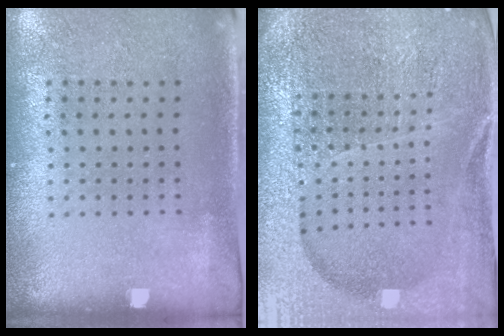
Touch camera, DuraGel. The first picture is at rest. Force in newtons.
{"total": 5.7, "press": 5.1, "slide": 2.5}